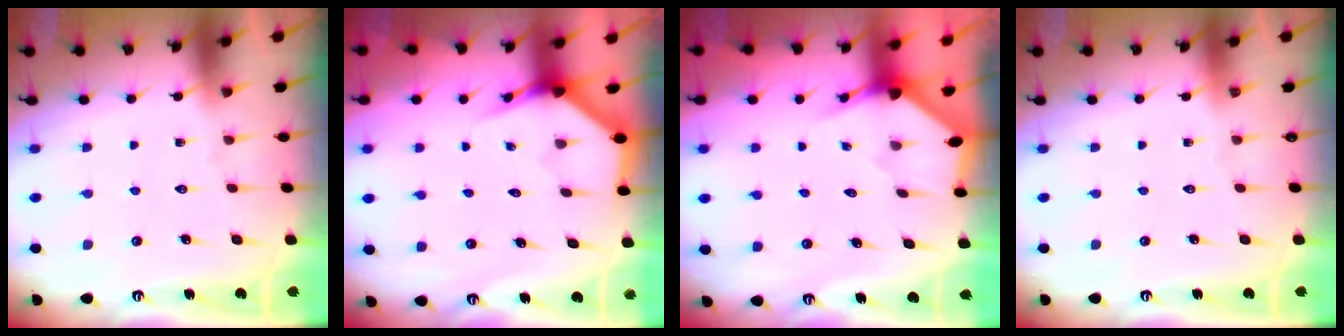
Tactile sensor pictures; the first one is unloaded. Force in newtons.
{"total": 4.0, "press": 4.0, "slide": 0.2}
{"total": 2.3, "press": 2.3, "slide": 0.1}
{"total": 0.0}